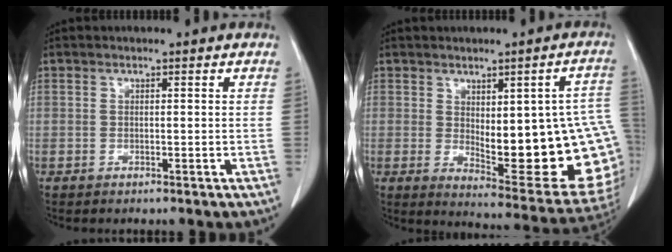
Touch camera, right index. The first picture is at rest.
{"total": 20.6, "force": [-0.7, 5.3, 19.9], "torque": [-0.178, 0.004, 0.016]}